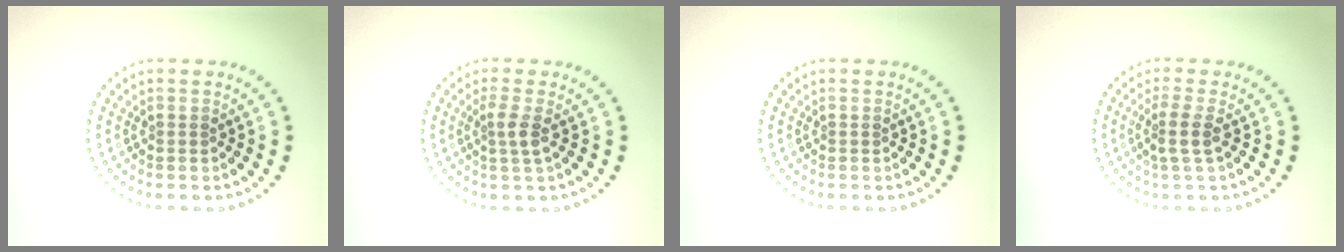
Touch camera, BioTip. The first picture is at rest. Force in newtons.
{"total": 1.9, "press": 1.4, "slide": 1.2}
{"total": 0.0}
{"total": 2.1, "press": 1.6, "slide": 1.4}